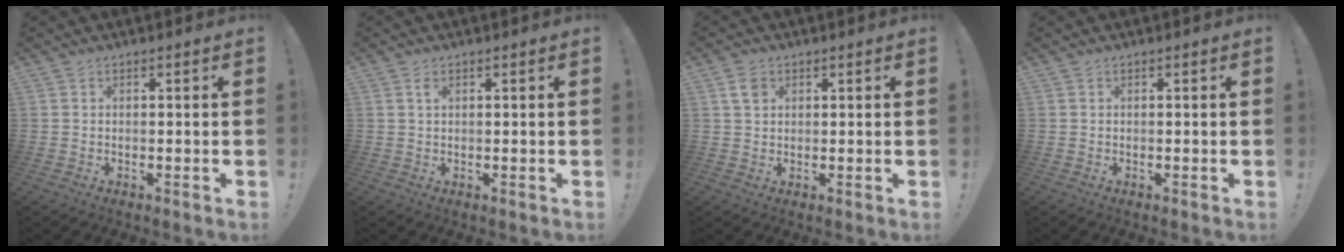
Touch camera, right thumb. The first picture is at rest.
{"total": 1.4, "force": [0.7, 0.6, 1.0], "torque": [-0.016, -0.002, 0.011]}
{"total": 4.0, "force": [1.7, 2.7, 2.3], "torque": [-0.033, 0.000, 0.031]}
{"total": 0.0}